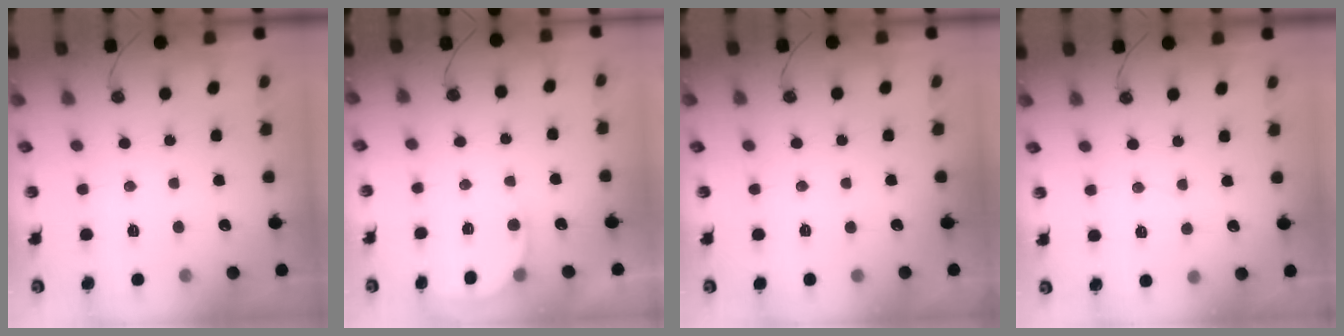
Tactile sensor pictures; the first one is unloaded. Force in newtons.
{"total": 3.5, "press": 3.4, "slide": 0.4}
{"total": 1.7, "press": 0.4, "slide": 1.6}
{"total": 2.3, "press": 2.3, "slide": 0.2}